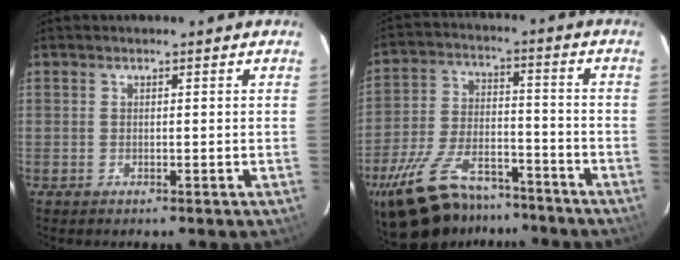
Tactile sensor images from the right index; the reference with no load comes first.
{"total": 21.1, "force": [-15.9, 9.5, 10.1], "torque": [-0.220, -0.008, -0.248]}